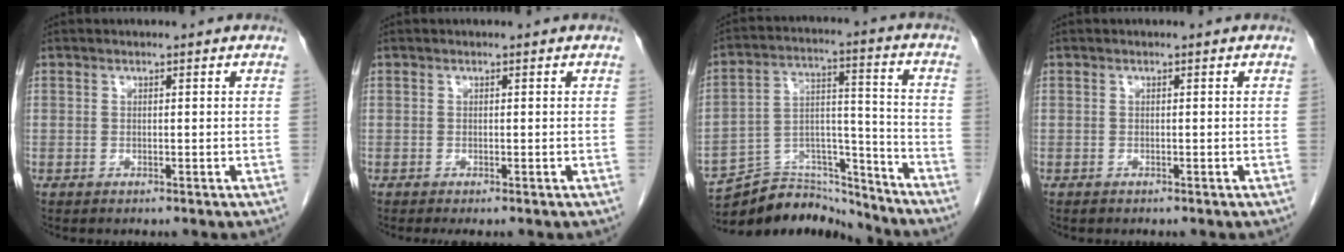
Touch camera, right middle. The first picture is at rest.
{"total": 0.7, "force": [-0.5, 0.0, 0.5], "torque": [-0.008, -0.004, -0.008]}
{"total": 14.7, "force": [-14.3, 2.8, 1.7], "torque": [-0.024, 0.045, -0.239]}
{"total": 0.0}